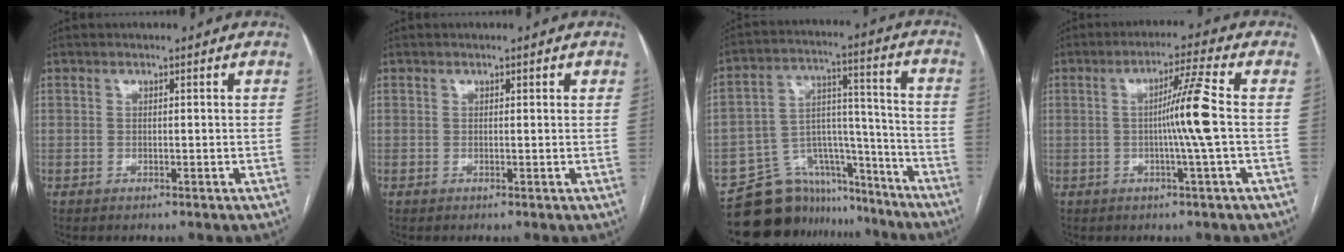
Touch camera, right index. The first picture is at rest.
{"total": 0.7, "force": [0.4, 0.3, 0.5], "torque": [-0.008, 0.002, 0.001]}
{"total": 14.6, "force": [-13.0, 6.5, 1.3], "torque": [-0.010, 0.069, -0.205]}
{"total": 7.4, "force": [-0.5, -1.6, 7.2], "torque": [-0.123, 0.004, -0.007]}